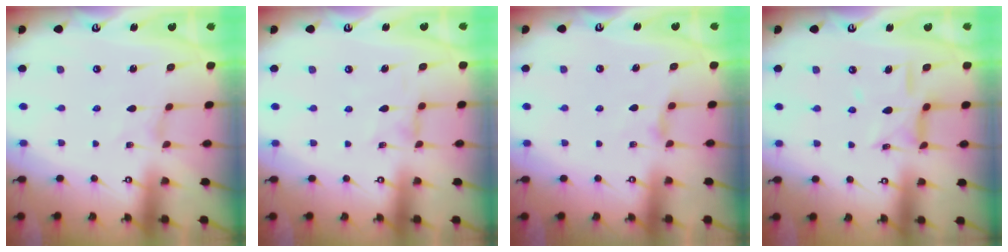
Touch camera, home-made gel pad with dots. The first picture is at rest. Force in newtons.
{"total": 1.2, "press": 1.1, "slide": 0.3}
{"total": 2.7, "press": 2.7, "slide": 0.5}
{"total": 9.9, "press": 9.8, "slide": 0.7}